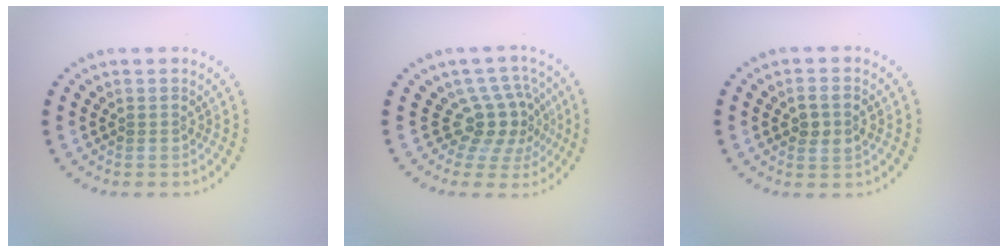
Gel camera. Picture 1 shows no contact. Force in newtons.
{"total": 3.8, "press": 2.7, "slide": 2.7}
{"total": 2.0, "press": 2.0, "slide": 0.2}